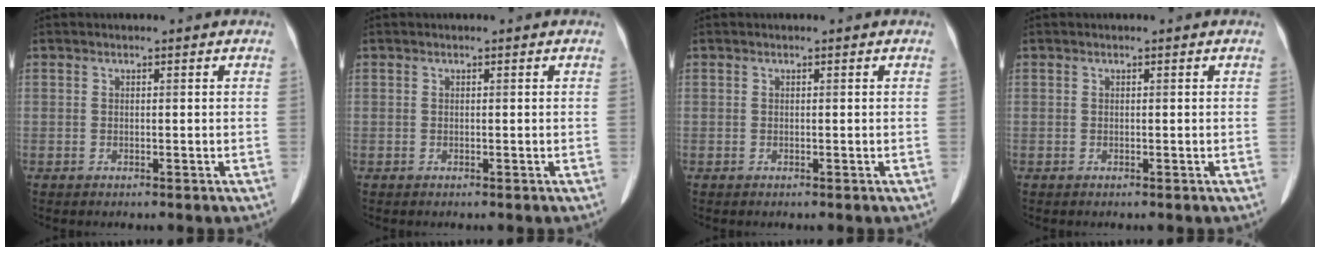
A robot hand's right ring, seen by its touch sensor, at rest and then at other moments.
{"total": 0.0}
{"total": 0.0}
{"total": 0.0}